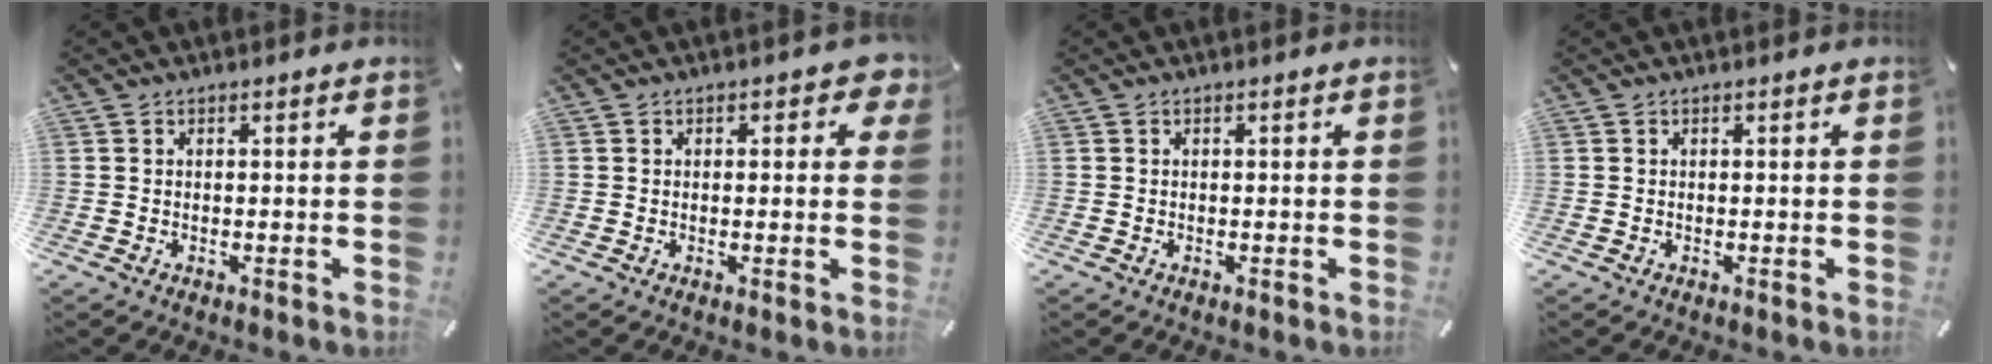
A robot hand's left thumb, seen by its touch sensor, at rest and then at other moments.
{"total": 3.0, "force": [0.9, 2.0, 2.0], "torque": [-0.015, 0.003, 0.010]}
{"total": 0.0}
{"total": 0.0}